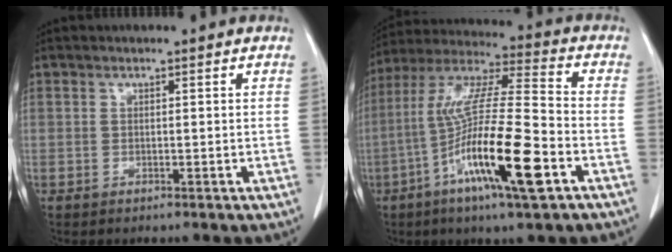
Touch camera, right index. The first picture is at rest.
{"total": 19.0, "force": [-7.2, 1.1, 17.6], "torque": [-0.361, -0.026, -0.135]}